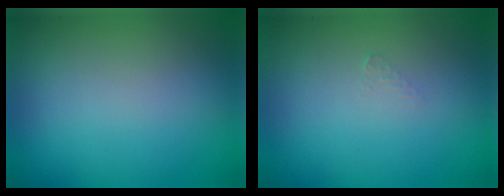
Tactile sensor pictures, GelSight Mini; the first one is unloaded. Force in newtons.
{"total": 0.7, "press": 0.7, "slide": 0.1}